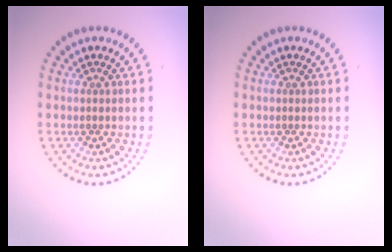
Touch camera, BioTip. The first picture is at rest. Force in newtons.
{"total": 0.0}